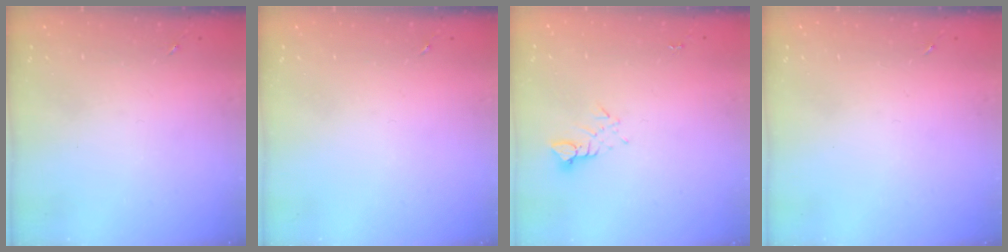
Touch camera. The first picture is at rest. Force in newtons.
{"total": 0.0}
{"total": 3.1, "press": 3.1, "slide": 0.2}
{"total": 0.0}